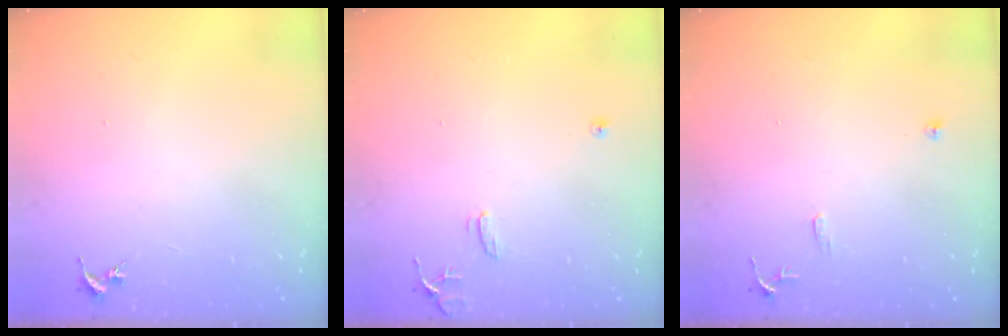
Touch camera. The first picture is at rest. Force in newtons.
{"total": 8.5, "press": 8.5, "slide": 0.8}
{"total": 7.1, "press": 7.1, "slide": 0.7}